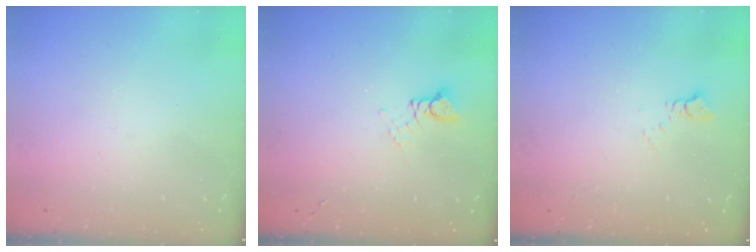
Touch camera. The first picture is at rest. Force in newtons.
{"total": 2.7, "press": 2.6, "slide": 0.2}
{"total": 2.8, "press": 2.8, "slide": 0.5}